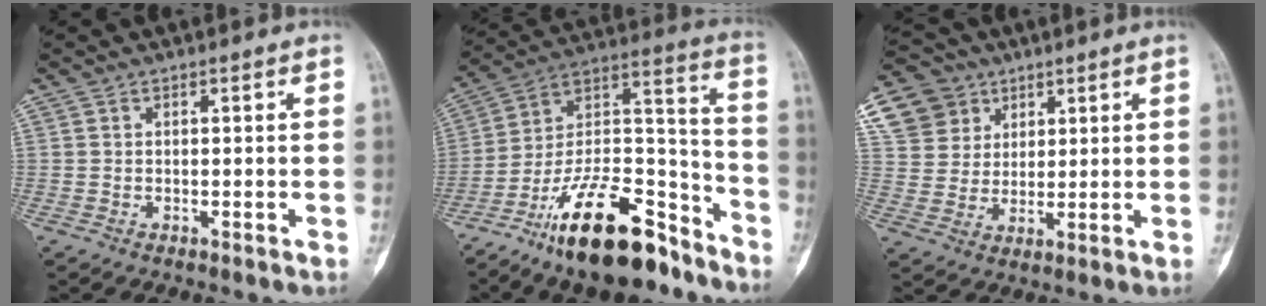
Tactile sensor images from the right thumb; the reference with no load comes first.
{"total": 23.9, "force": [-16.2, 9.4, 14.8], "torque": [-0.234, 0.102, -0.279]}
{"total": 12.8, "force": [6.0, 10.9, 3.3], "torque": [-0.040, 0.000, 0.119]}